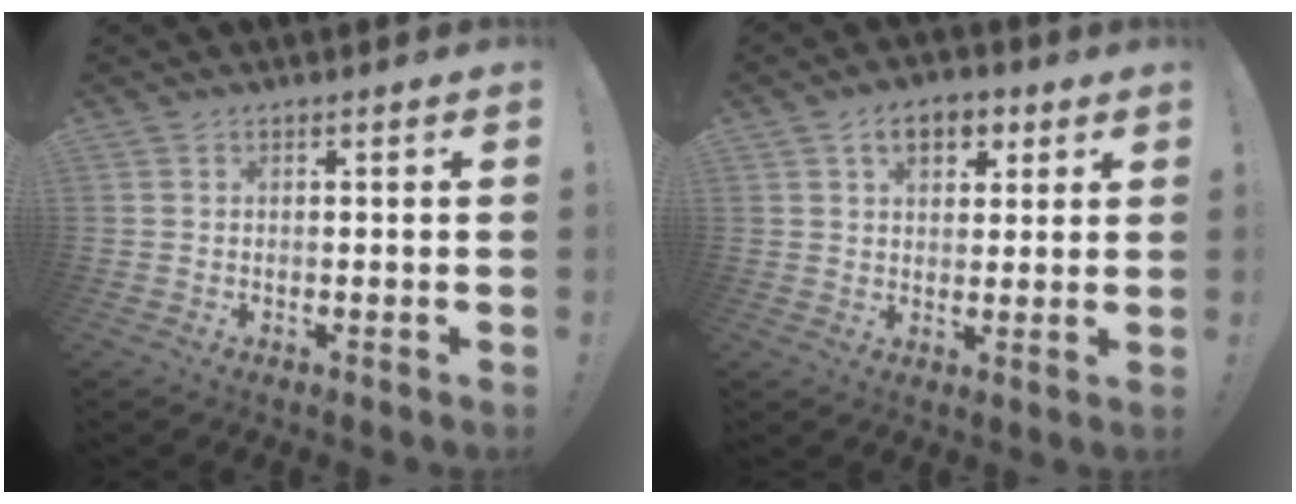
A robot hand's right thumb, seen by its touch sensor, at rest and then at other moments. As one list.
[{"total": 8.0, "force": [3.6, 5.3, 4.8], "torque": [-0.059, -0.005, 0.064]}]